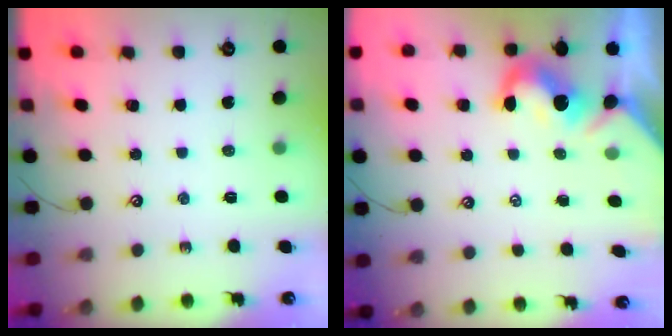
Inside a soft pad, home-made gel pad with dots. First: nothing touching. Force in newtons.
{"total": 2.4, "press": 2.3, "slide": 0.7}